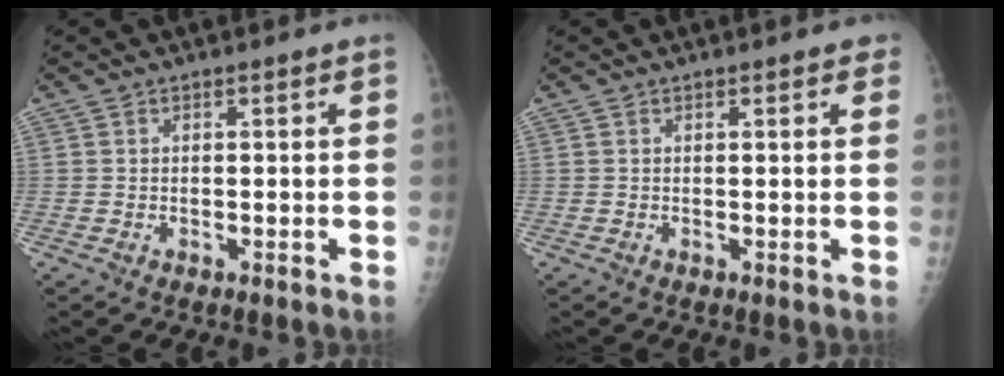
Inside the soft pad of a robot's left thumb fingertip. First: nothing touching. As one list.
[{"total": 1.7, "force": [1.1, 0.4, 1.3], "torque": [-0.013, 0.002, 0.011]}]